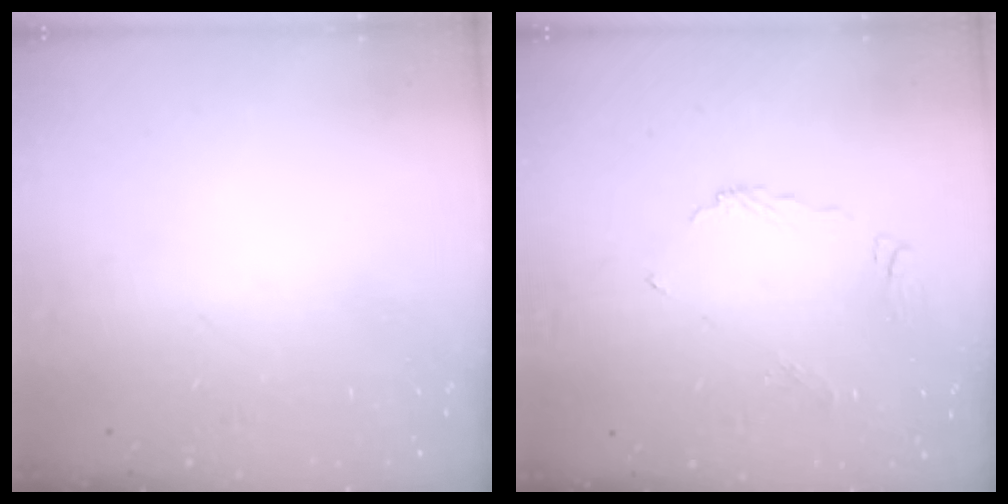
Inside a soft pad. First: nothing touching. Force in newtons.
{"total": 7.2, "press": 7.2, "slide": 0.6}